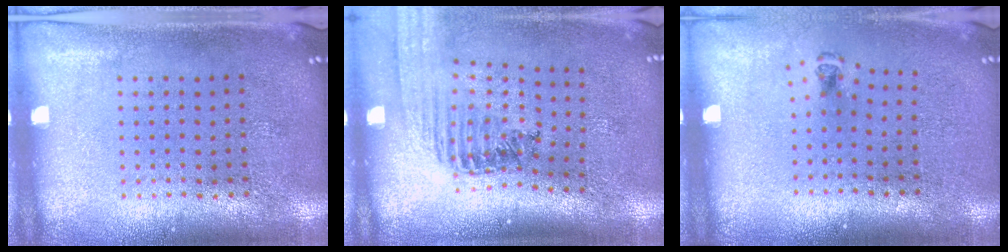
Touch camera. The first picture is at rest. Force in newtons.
{"total": 1.5, "press": 1.4, "slide": 0.3}
{"total": 0.5, "press": 0.4, "slide": 0.4}